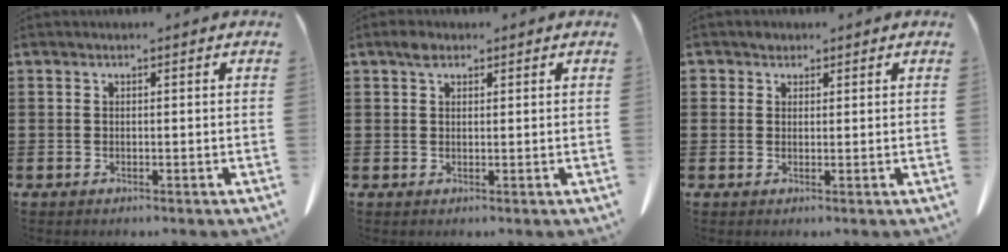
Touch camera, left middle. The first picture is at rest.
{"total": 1.9, "force": [1.2, 1.1, 1.0], "torque": [-0.017, 0.002, 0.020]}
{"total": 1.4, "force": [1.0, 1.0, 0.1], "torque": [-0.007, 0.004, 0.021]}